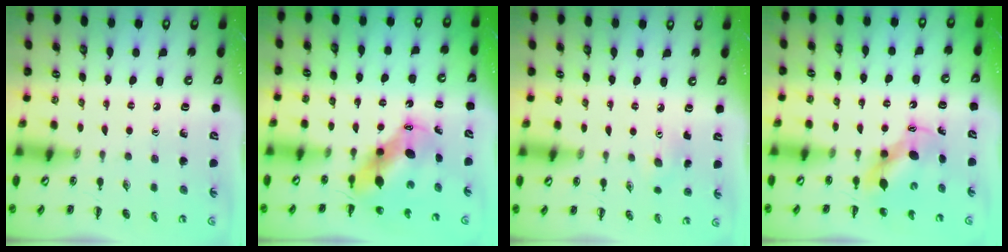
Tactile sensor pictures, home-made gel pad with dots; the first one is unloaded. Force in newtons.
{"total": 7.2, "press": 6.9, "slide": 2.1}
{"total": 3.8, "press": 3.7, "slide": 0.8}
{"total": 6.7, "press": 6.6, "slide": 1.1}